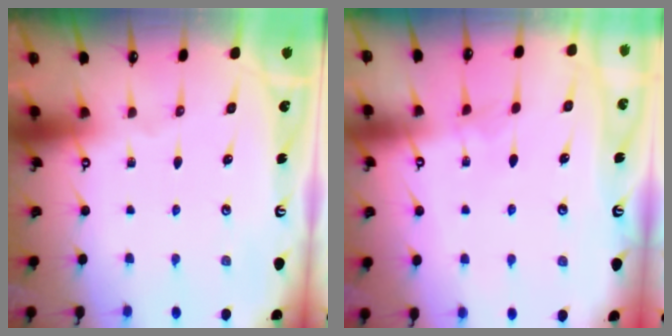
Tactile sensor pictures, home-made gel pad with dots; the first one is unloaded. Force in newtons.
{"total": 2.3, "press": 2.3, "slide": 0.3}